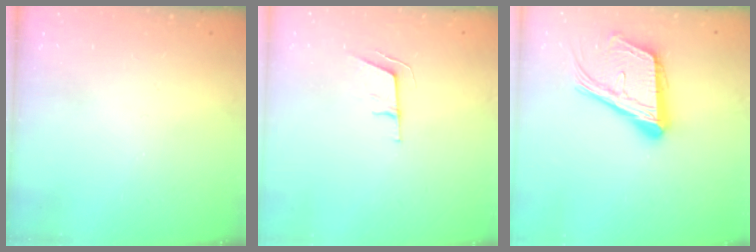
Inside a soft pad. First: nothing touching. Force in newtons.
{"total": 6.1, "press": 5.5, "slide": 2.7}
{"total": 18.5, "press": 18.2, "slide": 3.5}